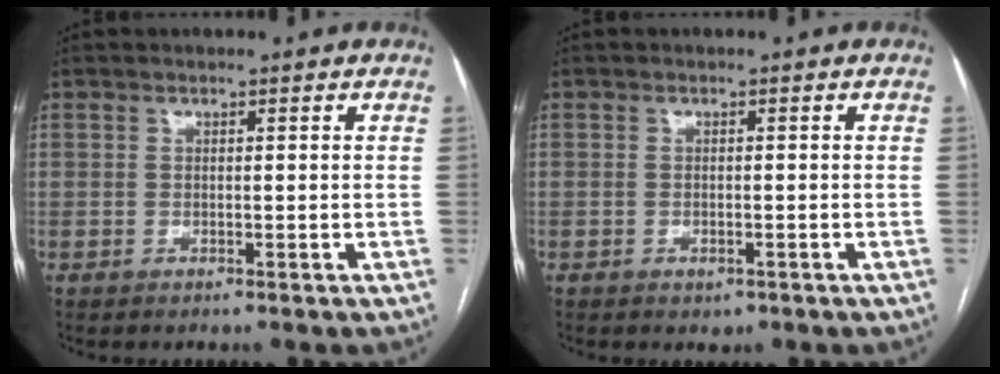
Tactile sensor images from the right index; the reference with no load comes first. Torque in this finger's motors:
{"motor_torque": [0.53, -0.21, 0.05, 0.01]}